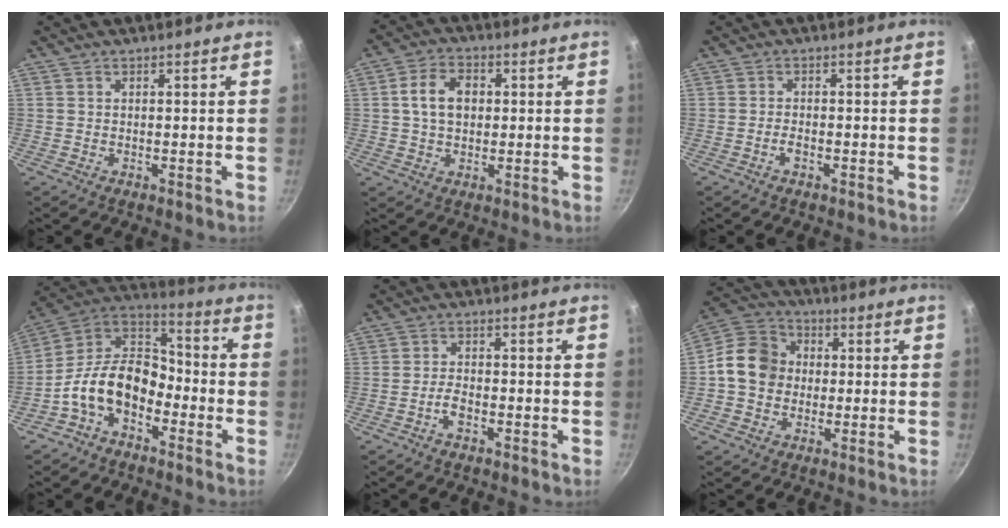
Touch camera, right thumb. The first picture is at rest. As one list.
[{"total": 7.5, "force": [0.9, 5.4, 5.1], "torque": [-0.075, 0.012, 0.011]}, {"total": 1.6, "force": [-0.9, 0.7, 1.2], "torque": [-0.027, 0.010, -0.020]}, {"total": 15.0, "force": [-5.9, 9.8, 9.7], "torque": [-0.143, 0.073, -0.138]}, {"total": 2.9, "force": [-1.6, 1.3, 2.1], "torque": [-0.042, 0.017, -0.033]}, {"total": 11.2, "force": [-0.2, 9.6, 5.7], "torque": [-0.071, 0.025, -0.027]}]